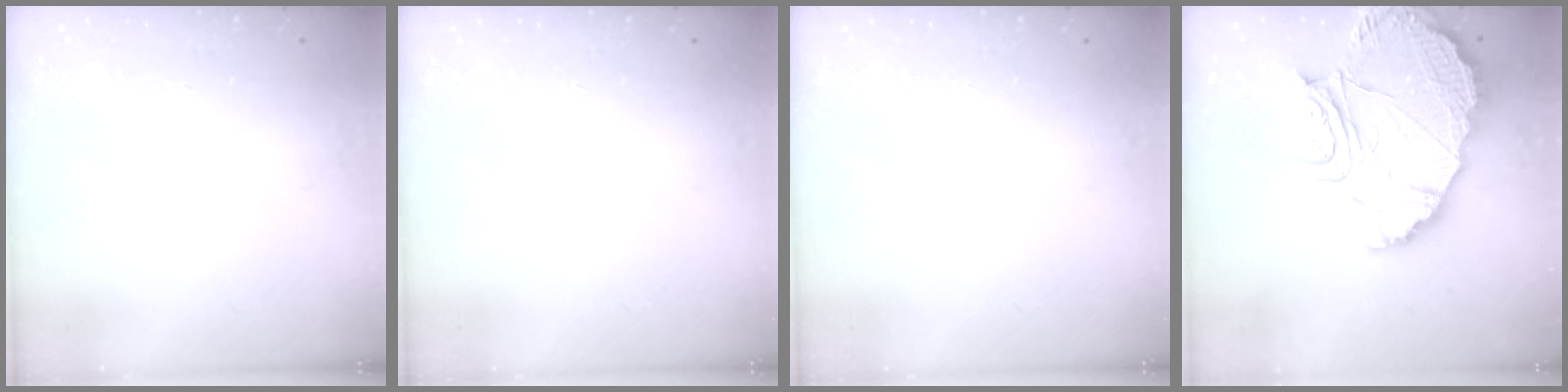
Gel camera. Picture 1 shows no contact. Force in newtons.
{"total": 0.0}
{"total": 0.0}
{"total": 18.7, "press": 18.6, "slide": 1.5}